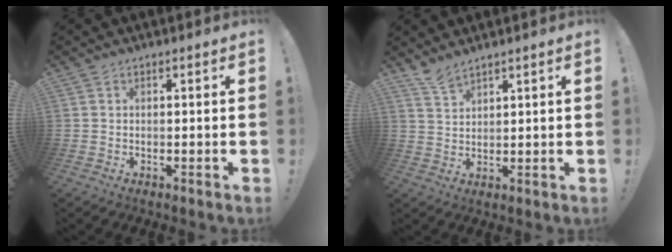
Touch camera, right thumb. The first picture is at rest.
{"total": 4.6, "force": [4.2, 0.9, 1.9], "torque": [-0.031, -0.028, 0.076]}